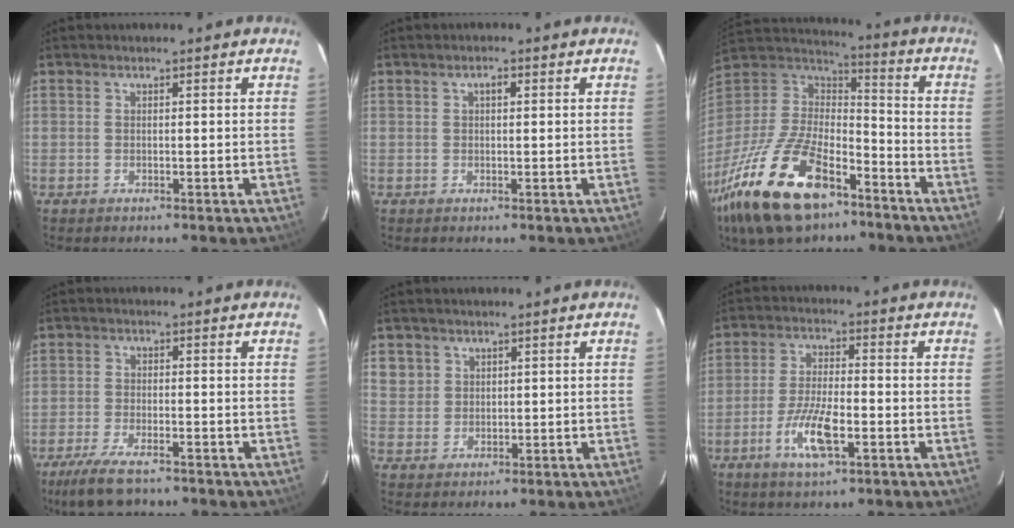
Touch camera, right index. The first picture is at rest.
{"total": 1.3, "force": [0.4, 0.7, 1.0], "torque": [-0.016, 0.007, 0.005]}
{"total": 28.2, "force": [-17.3, 12.8, 18.3], "torque": [-0.383, -0.034, -0.296]}
{"total": 8.5, "force": [-6.5, 2.3, 5.0], "torque": [-0.128, -0.024, -0.120]}
{"total": 4.8, "force": [2.0, 4.3, 0.8], "torque": [-0.001, 0.014, 0.043]}
{"total": 9.0, "force": [-3.8, 2.8, 7.7], "torque": [-0.159, -0.008, -0.072]}